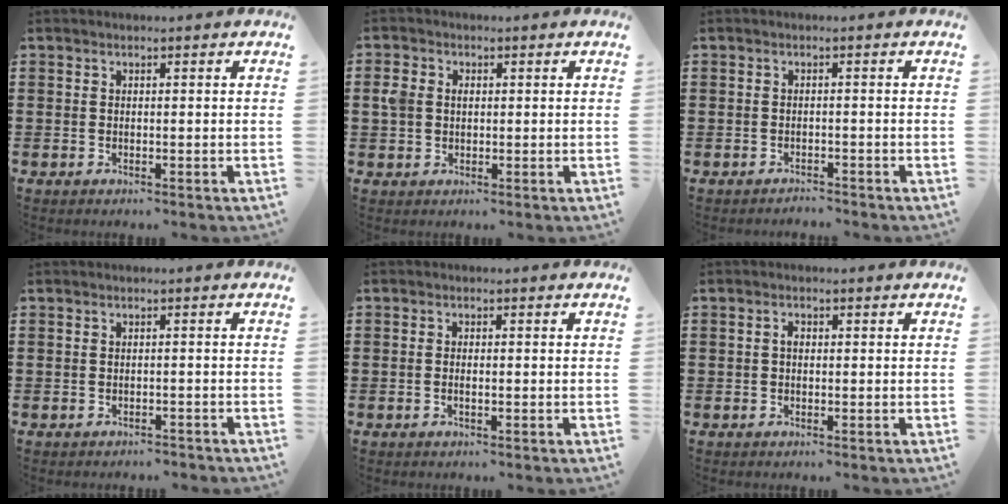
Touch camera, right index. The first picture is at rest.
{"total": 2.7, "force": [0.3, 2.1, 1.6], "torque": [-0.052, 0.005, 0.000]}
{"total": 1.3, "force": [-1.3, 0.0, -0.1], "torque": [-0.001, 0.001, -0.030]}
{"total": 1.1, "force": [-1.0, 0.2, 0.0], "torque": [-0.004, 0.000, -0.023]}
{"total": 1.0, "force": [-0.3, 0.3, 0.9], "torque": [-0.017, -0.004, -0.004]}
{"total": 1.2, "force": [0.0, 0.7, 0.9], "torque": [-0.019, 0.004, -0.001]}